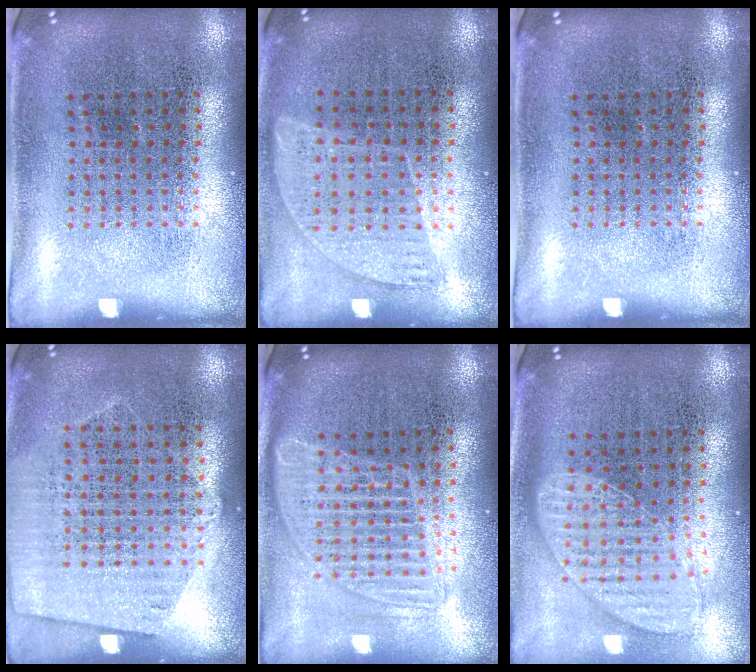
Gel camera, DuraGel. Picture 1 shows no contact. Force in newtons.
{"total": 0.9, "press": 0.7, "slide": 0.5}
{"total": 0.0}
{"total": 1.0, "press": 0.8, "slide": 0.5}
{"total": 1.7, "press": 1.5, "slide": 0.9}
{"total": 1.4, "press": 1.2, "slide": 0.7}